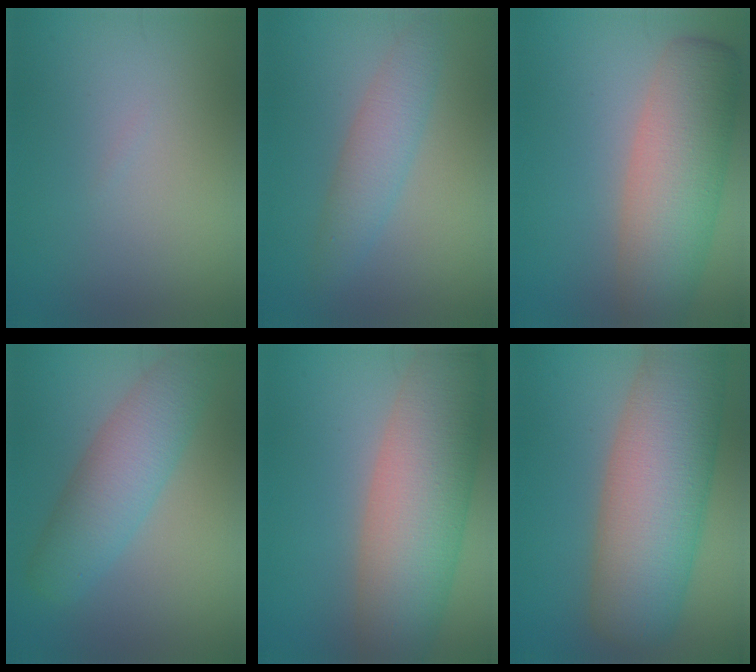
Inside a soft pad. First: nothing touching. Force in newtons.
{"total": 3.3, "press": 3.3, "slide": 0.1}
{"total": 8.3, "press": 8.3, "slide": 0.2}
{"total": 5.7, "press": 5.7, "slide": 0.1}
{"total": 10.2, "press": 10.2, "slide": 0.6}
{"total": 12.0, "press": 12.0, "slide": 0.6}